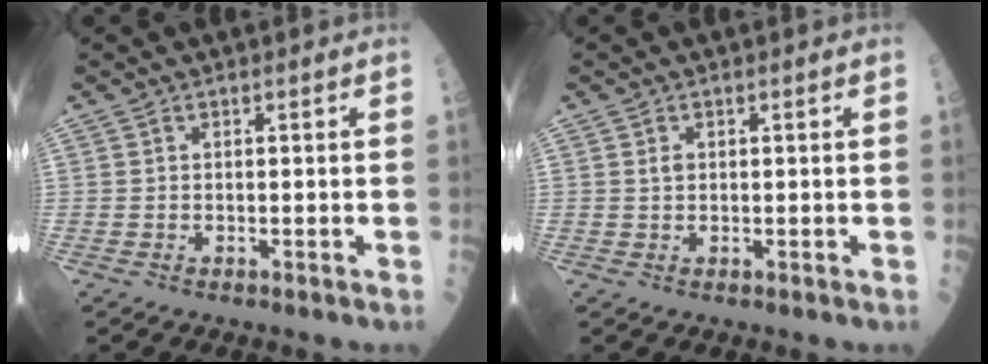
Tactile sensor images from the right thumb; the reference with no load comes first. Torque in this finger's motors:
{"motor_torque": [0.41, 0.36, 0.20, 0.00, 0.02]}